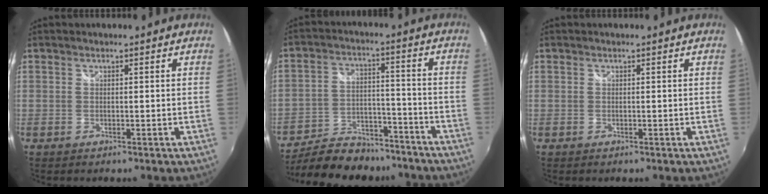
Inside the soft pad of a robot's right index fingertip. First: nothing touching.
{"total": 18.7, "force": [-15.8, 7.5, 6.8], "torque": [-0.149, 0.013, -0.225]}
{"total": 0.0}